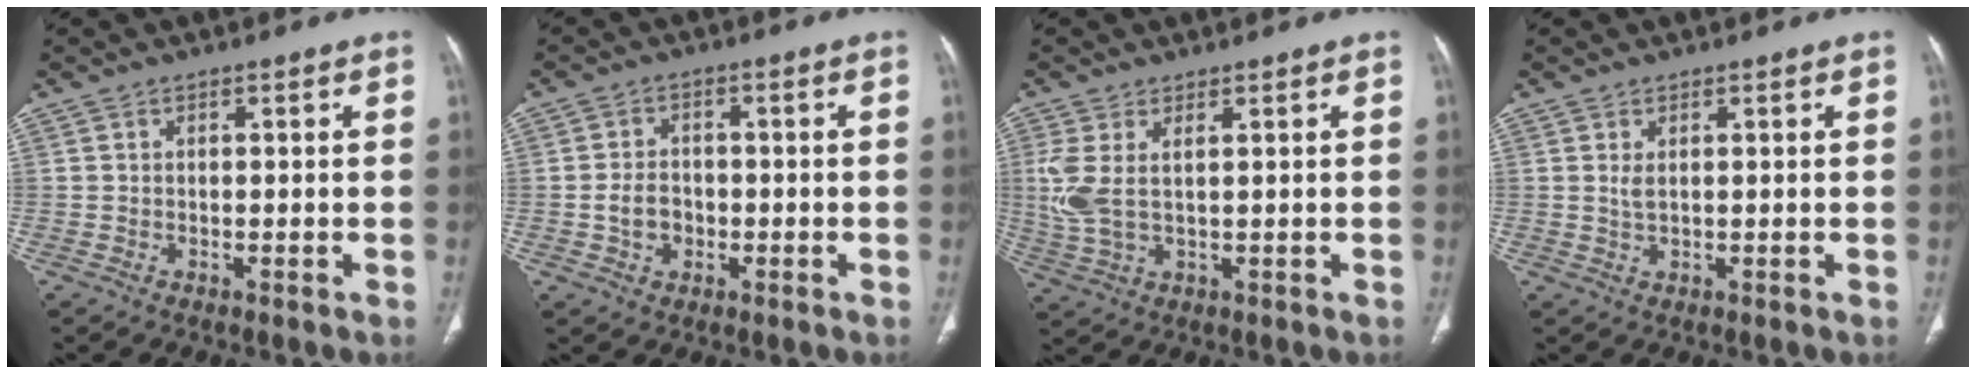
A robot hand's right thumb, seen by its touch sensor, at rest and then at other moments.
{"total": 4.7, "force": [-1.1, 3.7, 2.8], "torque": [-0.043, 0.014, -0.019]}
{"total": 6.1, "force": [1.3, 2.6, 5.3], "torque": [-0.145, -0.003, 0.036]}
{"total": 1.5, "force": [0.5, 0.6, 1.3], "torque": [-0.030, -0.002, 0.015]}